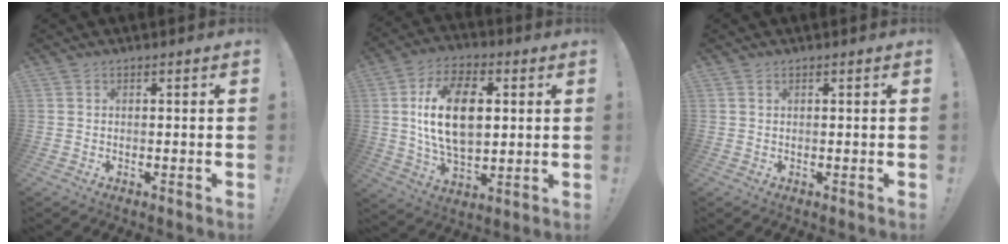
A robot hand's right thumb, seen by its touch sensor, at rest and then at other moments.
{"total": 18.7, "force": [2.7, 11.1, 14.8], "torque": [-0.263, 0.002, 0.040]}
{"total": 0.5, "force": [0.3, -0.1, 0.4], "torque": [-0.002, -0.002, 0.005]}